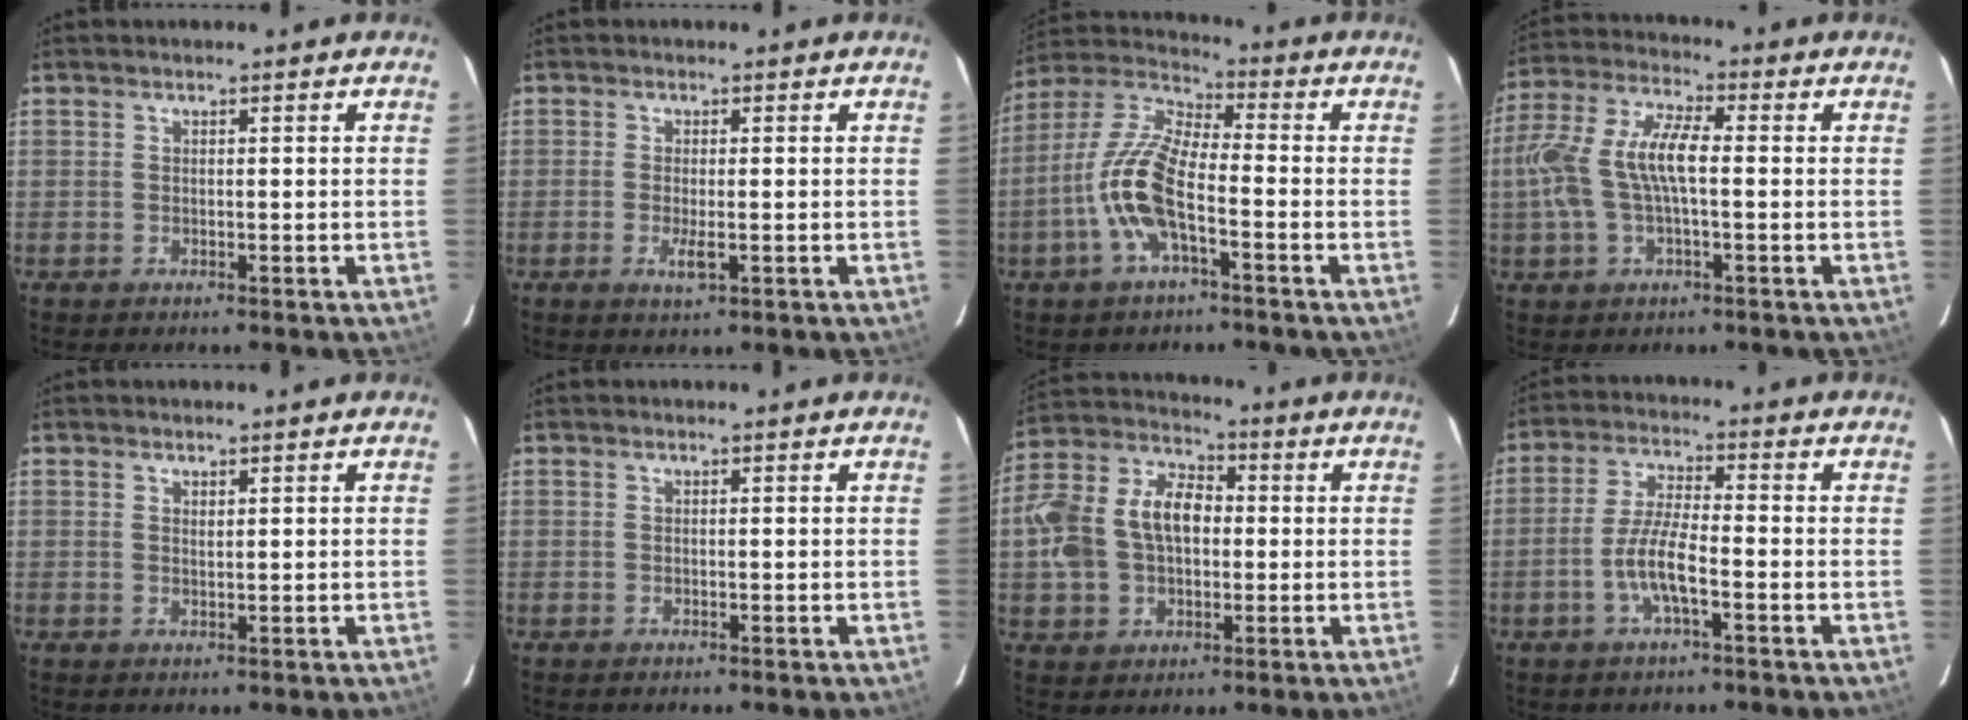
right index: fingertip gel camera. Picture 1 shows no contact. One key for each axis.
{"total": 2.7, "fx": -0.8, "fy": 0.8, "fz": 2.5, "tx": -0.049, "ty": -0.007, "tz": -0.012}
{"total": 12.3, "fx": -4.1, "fy": 4.0, "fz": 10.9, "tx": -0.234, "ty": 0.003, "tz": -0.083}
{"total": 12.2, "fx": -0.5, "fy": 4.7, "fz": 11.2, "tx": -0.238, "ty": 0.014, "tz": -0.010}
{"total": 0.8, "fx": 0.6, "fy": 0.3, "fz": 0.5, "tx": -0.008, "ty": 0.001, "tz": 0.012}
{"total": 0.0}
{"total": 15.7, "fx": 0.1, "fy": 11.1, "fz": 11.1, "tx": -0.246, "ty": 0.032, "tz": 0.000}
{"total": 6.9, "fx": -2.8, "fy": 1.3, "fz": 6.2, "tx": -0.127, "ty": 0.001, "tz": -0.054}